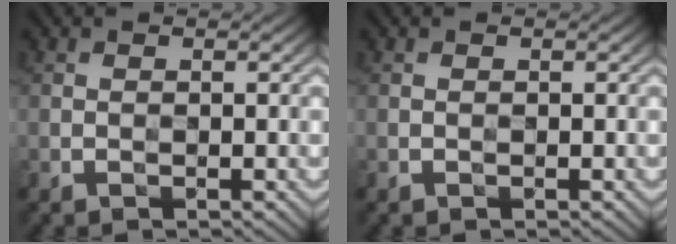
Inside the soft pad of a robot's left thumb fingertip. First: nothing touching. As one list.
[{"total": 0.0}]